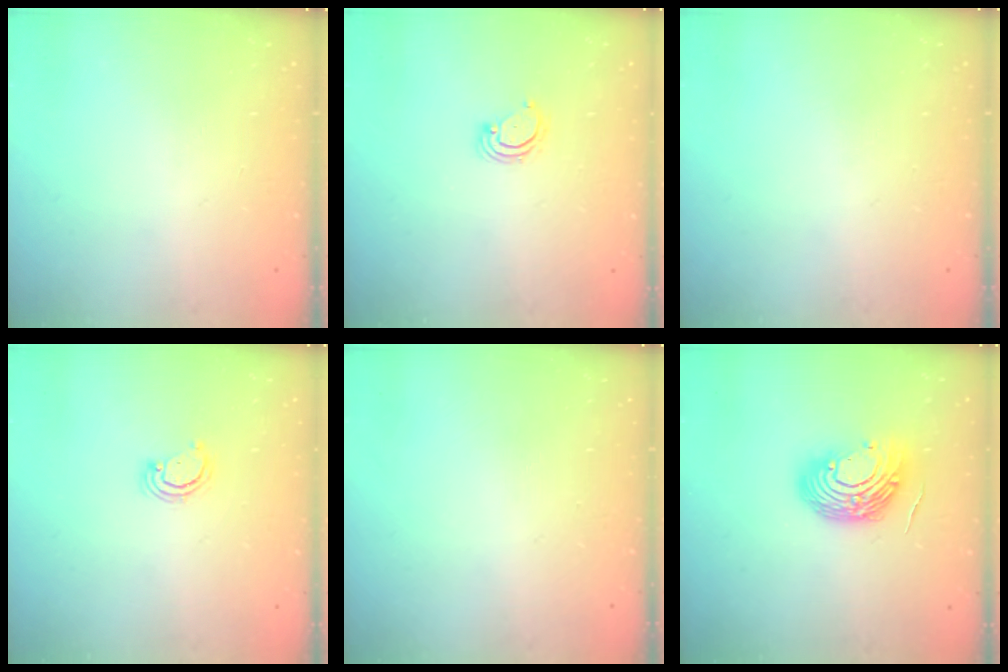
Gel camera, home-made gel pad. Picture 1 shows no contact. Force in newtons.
{"total": 3.1, "press": 3.1, "slide": 0.3}
{"total": 0.0}
{"total": 2.9, "press": 2.8, "slide": 0.3}
{"total": 0.0}
{"total": 12.6, "press": 12.5, "slide": 1.7}